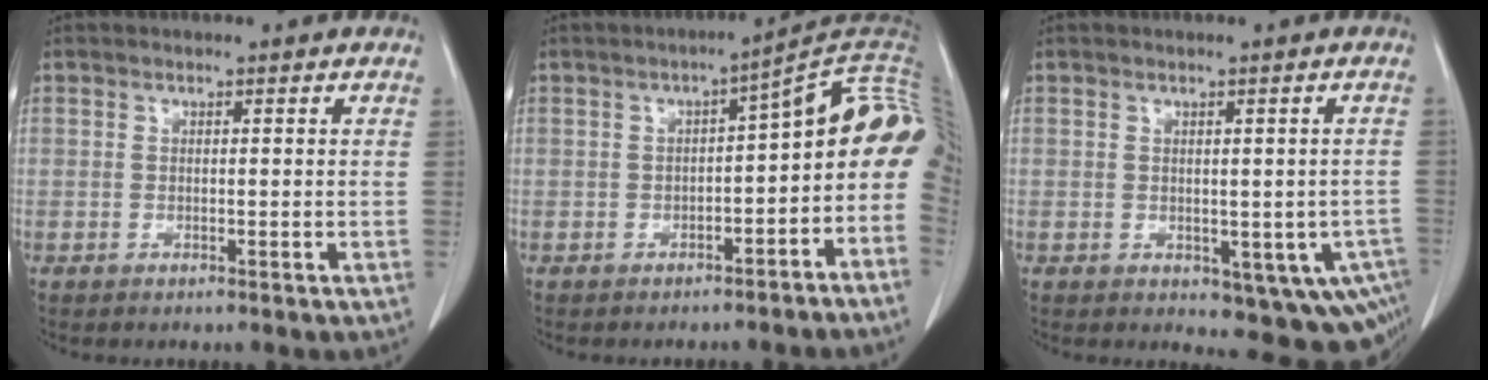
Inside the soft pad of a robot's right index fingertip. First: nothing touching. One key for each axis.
{"total": 12.3, "fx": -3.3, "fy": 4.7, "fz": 10.9, "tx": -0.142, "ty": 0.041, "tz": -0.045}
{"total": 10.4, "fx": -4.2, "fy": 5.3, "fz": 7.9, "tx": -0.070, "ty": 0.007, "tz": -0.045}